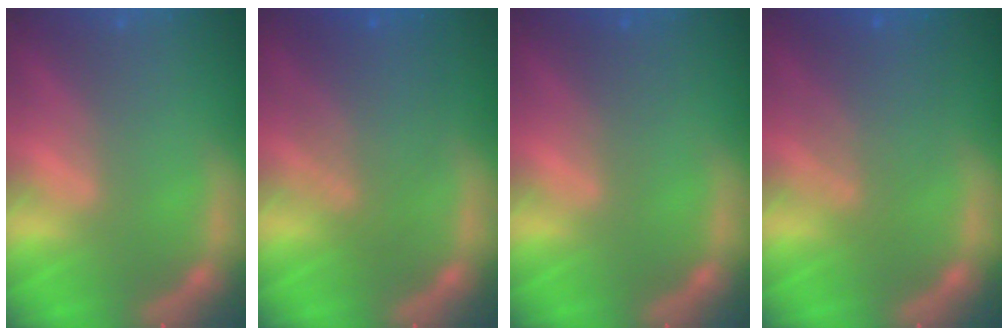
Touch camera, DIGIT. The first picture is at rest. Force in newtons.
{"total": 6.0}
{"total": 1.5}
{"total": 5.1}